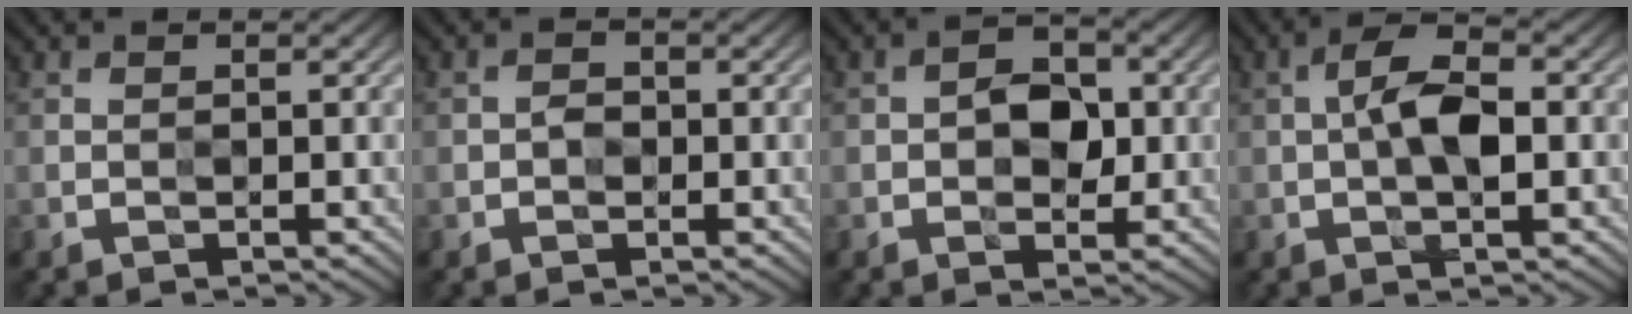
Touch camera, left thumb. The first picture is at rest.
{"total": 1.3, "force": [-0.3, 1.0, 0.8], "torque": [-0.014, 0.000, -0.010]}
{"total": 4.5, "force": [-0.1, 3.0, 3.3], "torque": [-0.049, 0.001, -0.006]}
{"total": 6.2, "force": [-0.1, 2.7, 5.6], "torque": [-0.108, 0.009, -0.010]}